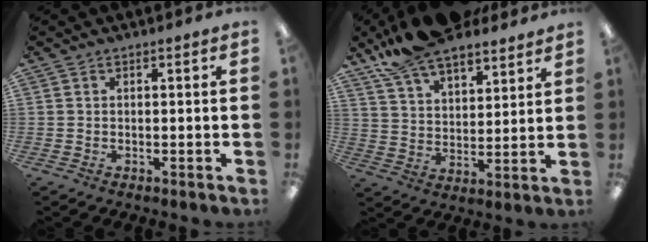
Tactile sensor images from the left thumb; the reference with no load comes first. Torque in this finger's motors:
{"motor_torque": [1.78, -0.02, 1.36, -1.41, 0.41]}